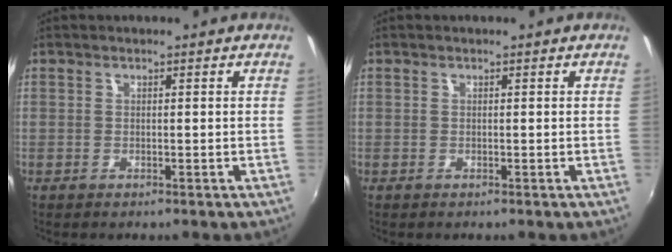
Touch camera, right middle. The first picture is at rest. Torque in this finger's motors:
{"motor_torque": [0.23, -0.69, 0.01, 0.00]}